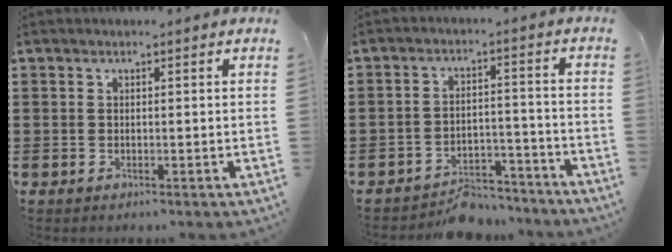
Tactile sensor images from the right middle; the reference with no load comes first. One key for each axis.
{"total": 6.3, "fx": -6.0, "fy": 1.6, "fz": 1.1, "tx": -0.011, "ty": 0.021, "tz": -0.117}